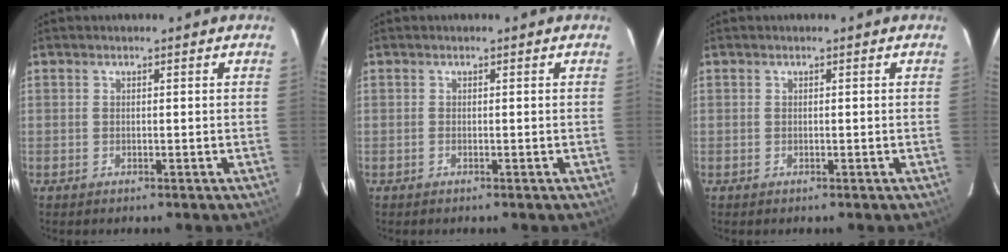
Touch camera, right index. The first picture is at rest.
{"total": 0.0}
{"total": 0.0}